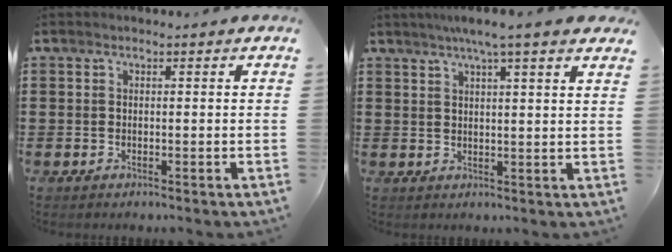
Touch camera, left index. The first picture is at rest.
{"total": 5.0, "force": [3.9, -0.4, 3.1], "torque": [-0.070, -0.003, 0.067]}